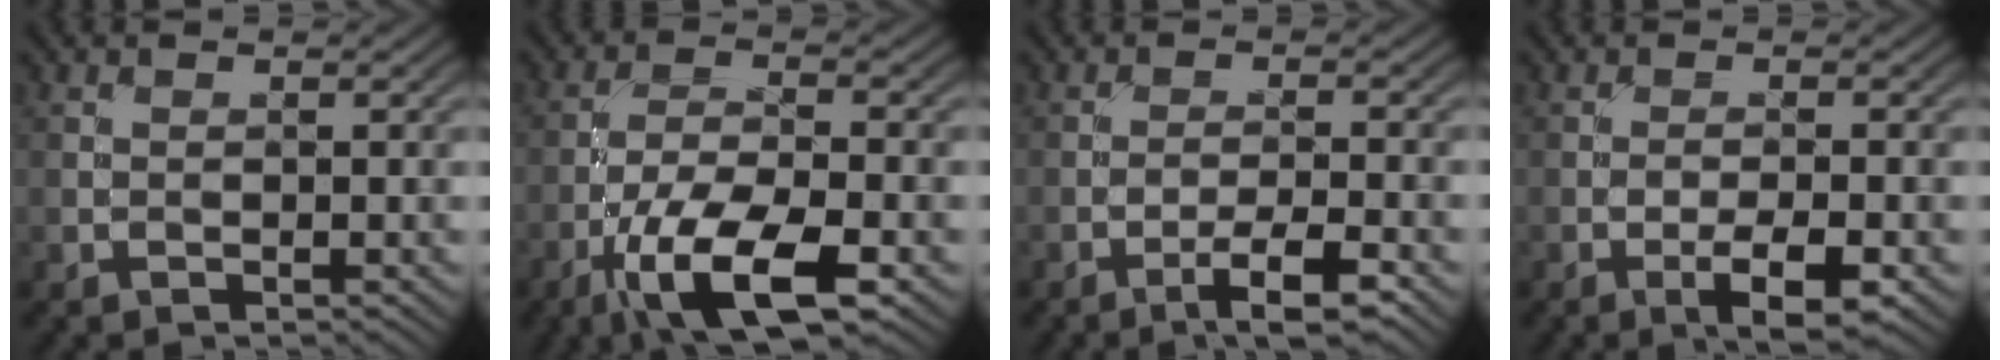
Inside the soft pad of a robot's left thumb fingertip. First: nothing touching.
{"total": 11.0, "force": [-5.9, 3.6, 8.6], "torque": [-0.164, -0.007, -0.115]}
{"total": 4.8, "force": [-3.1, 0.7, 3.6], "torque": [-0.060, 0.008, -0.053]}
{"total": 4.4, "force": [-2.2, 1.0, 3.7], "torque": [-0.064, 0.003, -0.033]}